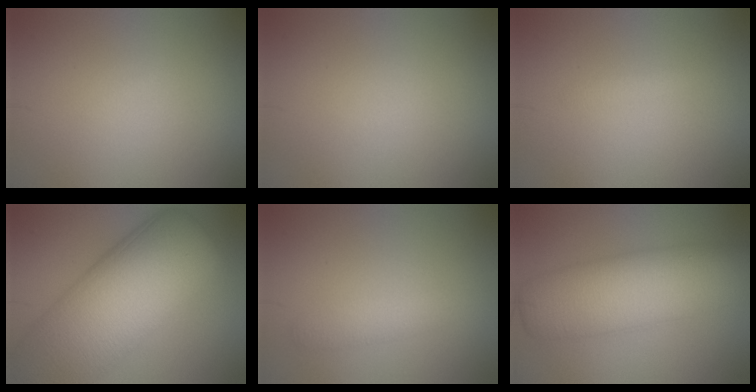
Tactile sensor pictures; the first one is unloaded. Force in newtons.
{"total": 0.0}
{"total": 0.6, "press": 0.6, "slide": 0.1}
{"total": 16.9, "press": 16.9, "slide": 0.9}
{"total": 2.0, "press": 2.0, "slide": 0.1}
{"total": 10.2, "press": 10.2, "slide": 0.3}